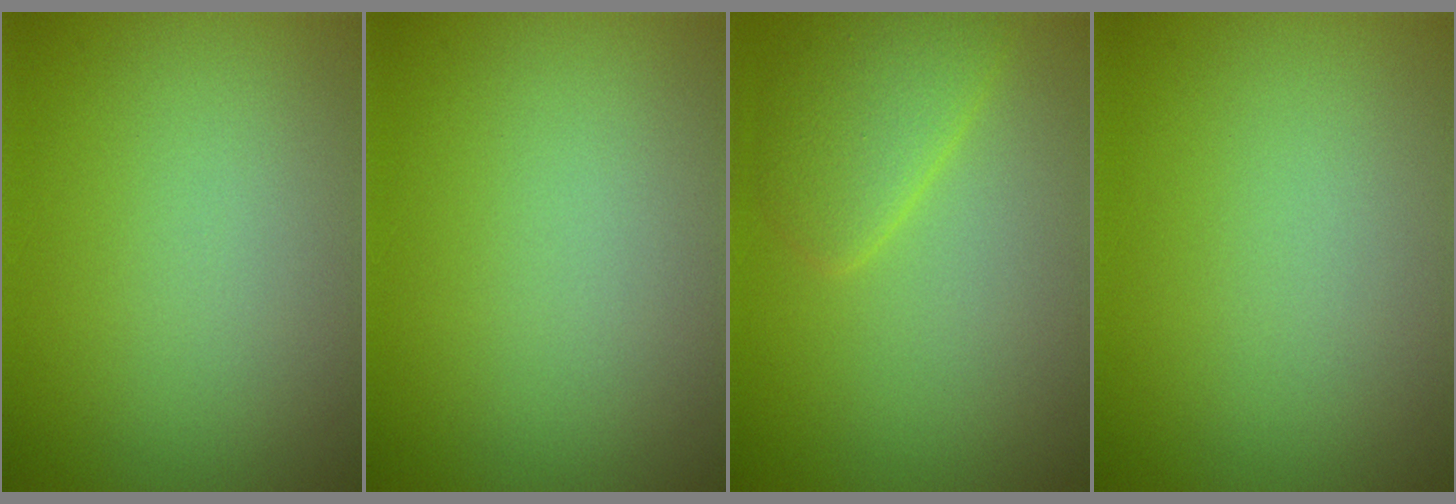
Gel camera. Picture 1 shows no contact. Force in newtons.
{"total": 0.0}
{"total": 2.8, "press": 2.8, "slide": 0.2}
{"total": 0.0}